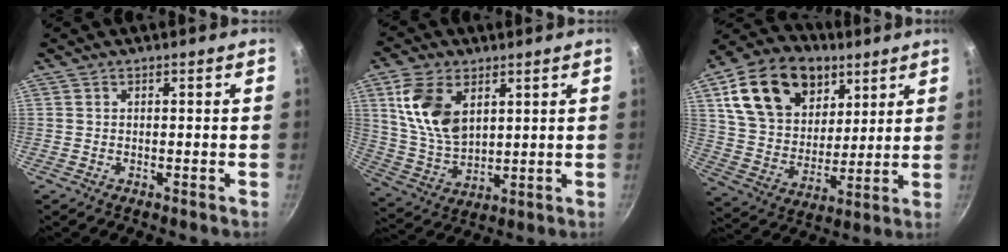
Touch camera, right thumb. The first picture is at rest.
{"total": 13.1, "force": [4.8, 8.0, 9.2], "torque": [-0.164, -0.025, 0.103]}
{"total": 22.3, "force": [10.2, 15.3, 12.6], "torque": [-0.192, -0.028, 0.181]}